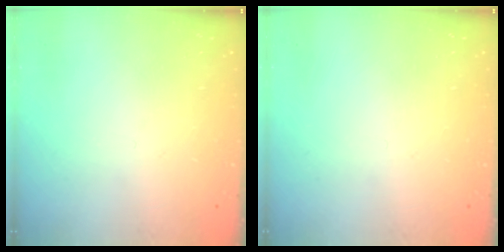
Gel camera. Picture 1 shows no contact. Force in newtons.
{"total": 0.0}